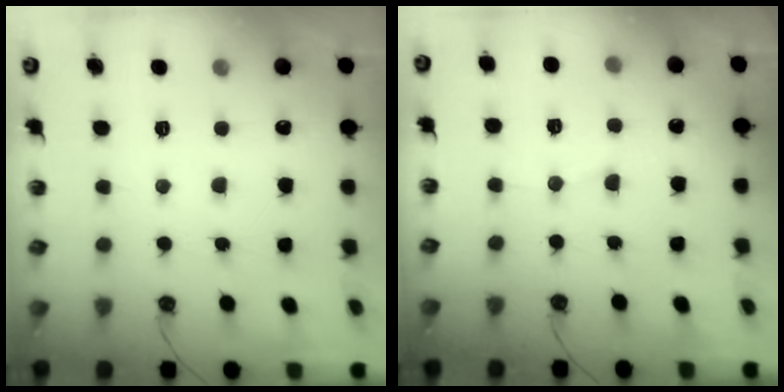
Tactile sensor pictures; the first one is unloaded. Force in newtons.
{"total": 3.7, "press": 3.6, "slide": 1.0}